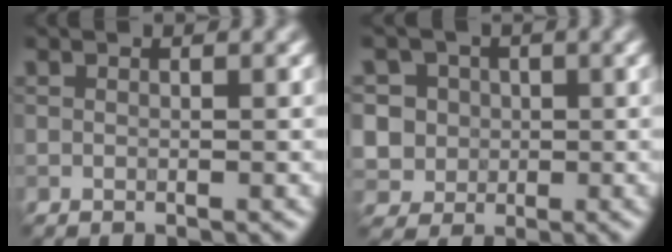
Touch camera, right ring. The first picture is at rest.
{"total": 6.1, "force": [1.1, 5.7, 1.9], "torque": [-0.038, 0.029, 0.003]}